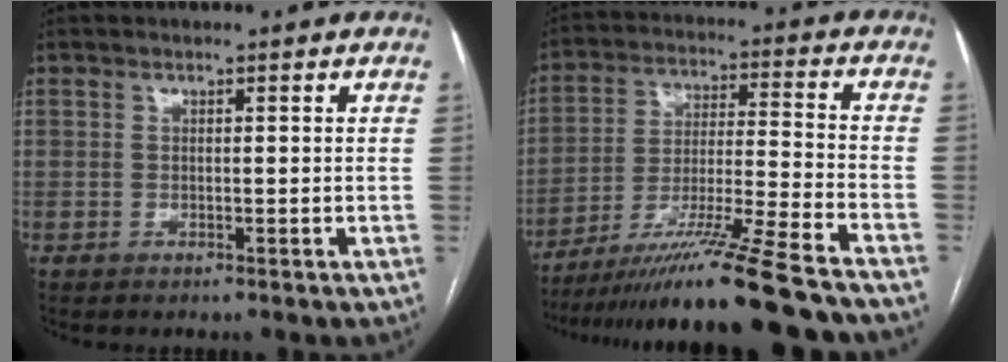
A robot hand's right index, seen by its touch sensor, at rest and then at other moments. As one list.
[{"total": 18.5, "force": [-15.2, -1.9, 10.4], "torque": [-0.180, -0.030, -0.256]}]